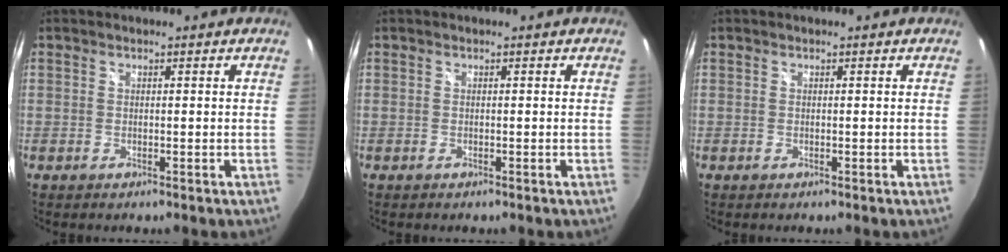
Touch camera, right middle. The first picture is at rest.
{"total": 0.0}
{"total": 0.0}